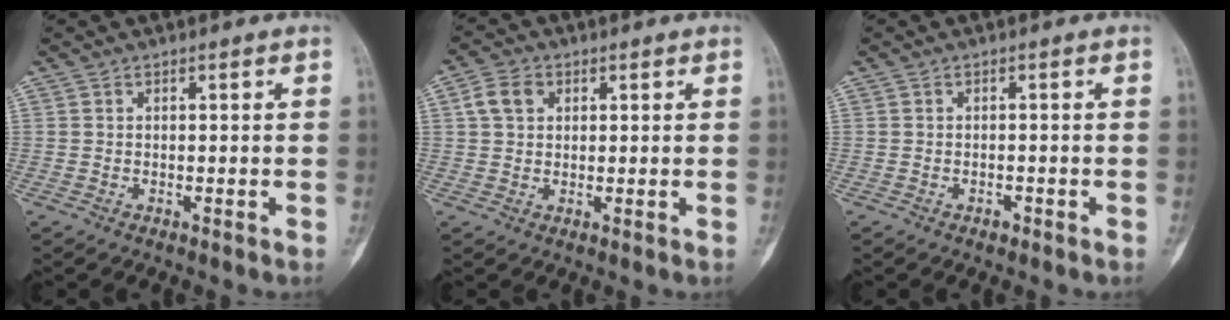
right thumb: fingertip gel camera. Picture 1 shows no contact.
{"total": 4.7, "force": [1.5, 3.6, 2.7], "torque": [-0.044, 0.006, 0.025]}
{"total": 1.0, "force": [-0.7, 0.6, 0.5], "torque": [-0.007, 0.003, -0.010]}